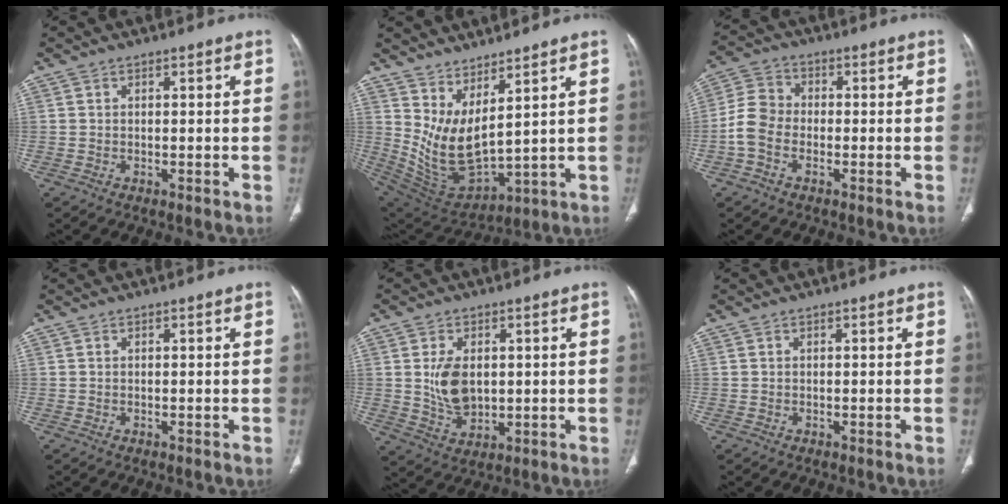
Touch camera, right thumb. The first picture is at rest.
{"total": 11.9, "force": [6.2, 4.0, 9.4], "torque": [-0.181, -0.058, 0.148]}
{"total": 6.7, "force": [-1.9, 4.8, 4.2], "torque": [-0.079, 0.019, -0.050]}
{"total": 0.0}
{"total": 7.8, "force": [0.9, 5.0, 5.9], "torque": [-0.096, -0.012, 0.030]}
{"total": 0.0}